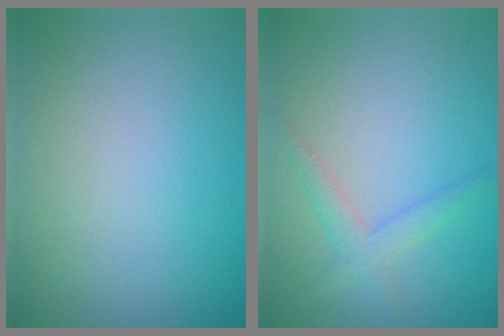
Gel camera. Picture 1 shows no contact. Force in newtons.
{"total": 2.0, "press": 2.0, "slide": 0.2}